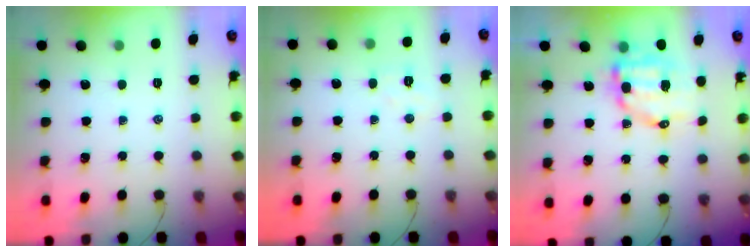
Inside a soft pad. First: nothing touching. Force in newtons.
{"total": 3.8, "press": 3.7, "slide": 0.8}
{"total": 9.6, "press": 9.3, "slide": 2.0}